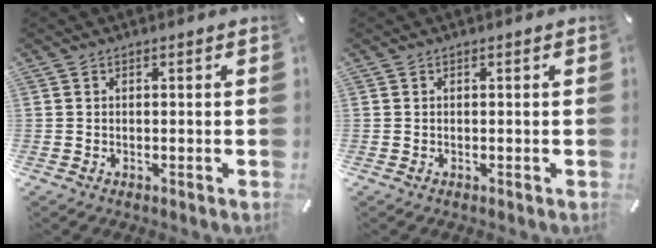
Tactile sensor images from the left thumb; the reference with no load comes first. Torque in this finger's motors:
{"motor_torque": [0.00, 0.00, -0.07, 0.07, 0.00]}